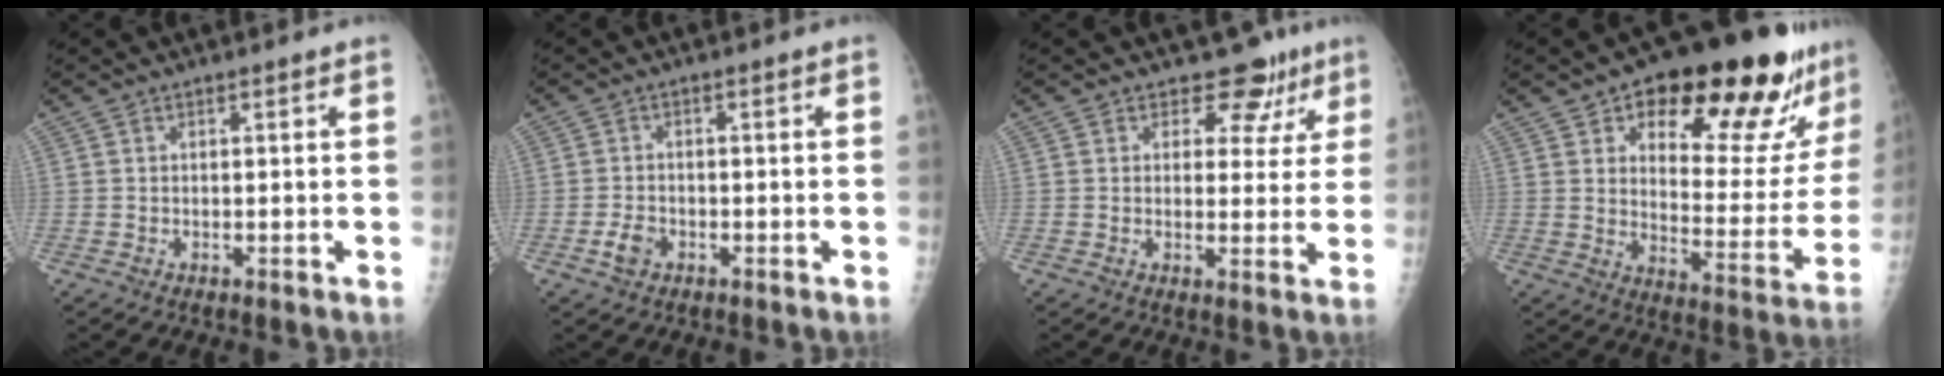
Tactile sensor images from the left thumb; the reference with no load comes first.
{"total": 2.8, "force": [-1.3, 1.9, 1.6], "torque": [-0.029, 0.005, -0.022]}
{"total": 6.7, "force": [4.7, 4.6, 1.4], "torque": [0.018, -0.026, 0.048]}
{"total": 25.0, "force": [14.7, 9.2, 17.9], "torque": [-0.195, -0.048, 0.211]}